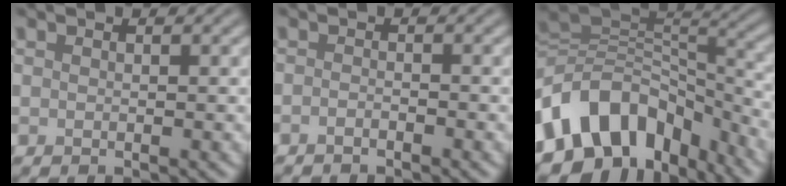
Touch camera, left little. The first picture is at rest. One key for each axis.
{"total": 0.8, "fx": -0.8, "fy": 0.2, "fz": 0.3, "tx": -0.007, "ty": 0.000, "tz": -0.016}
{"total": 12.5, "fx": -5.4, "fy": 8.8, "fz": 7.0, "tx": -0.134, "ty": 0.006, "tz": -0.092}